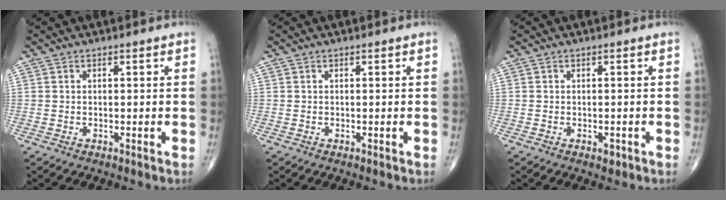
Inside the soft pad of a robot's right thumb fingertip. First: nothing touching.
{"total": 0.0}
{"total": 1.1, "force": [-0.5, 0.7, 0.7], "torque": [-0.006, 0.000, -0.006]}